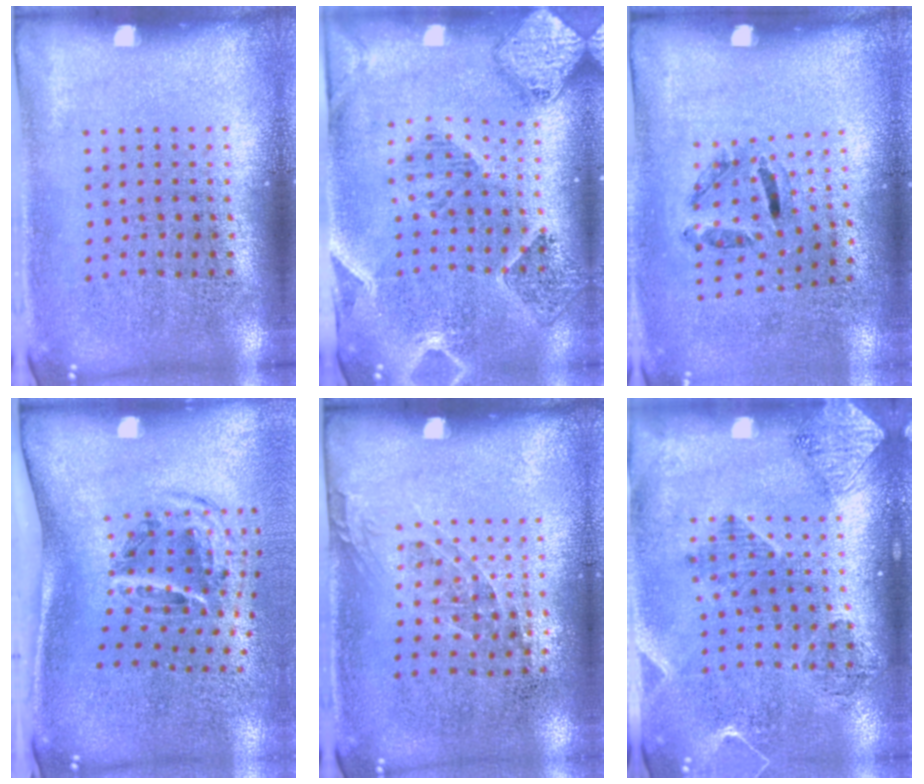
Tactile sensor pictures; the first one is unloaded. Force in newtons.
{"total": 1.6, "press": 1.5, "slide": 0.4}
{"total": 1.3, "press": 0.6, "slide": 1.1}
{"total": 2.0, "press": 1.2, "slide": 1.6}
{"total": 1.0, "press": 0.8, "slide": 0.6}
{"total": 1.8, "press": 1.6, "slide": 0.8}